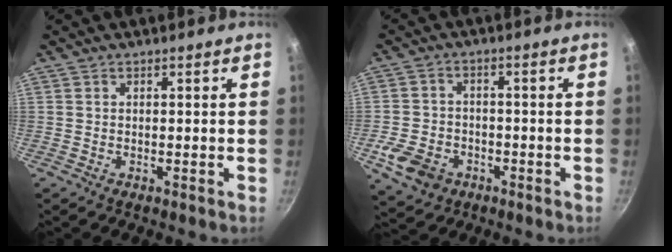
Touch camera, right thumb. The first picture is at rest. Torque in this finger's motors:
{"motor_torque": [1.20, 0.91, 0.41, -0.72, 0.06]}